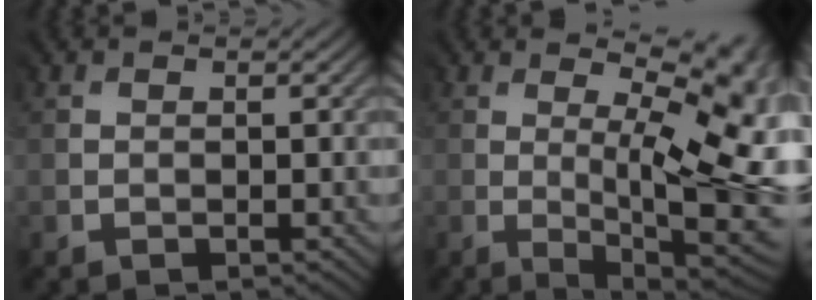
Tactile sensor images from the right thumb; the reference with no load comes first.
{"total": 13.7, "force": [0.7, 4.6, 12.9], "torque": [-0.165, 0.018, 0.029]}